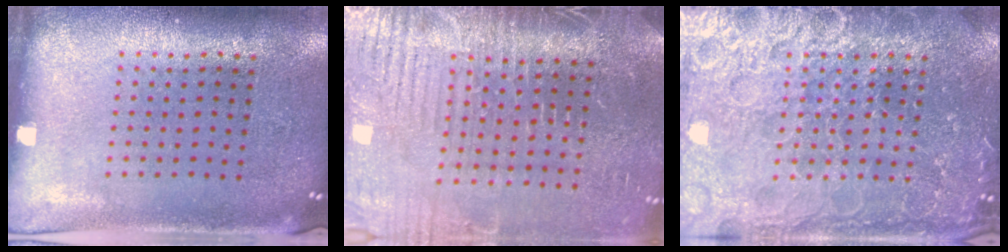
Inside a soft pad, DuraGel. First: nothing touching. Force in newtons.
{"total": 4.1, "press": 3.9, "slide": 1.4}
{"total": 7.0, "press": 6.9, "slide": 0.8}